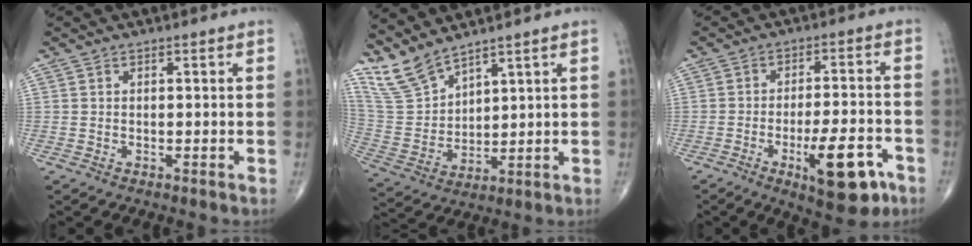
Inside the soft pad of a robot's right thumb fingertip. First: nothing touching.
{"total": 8.8, "force": [7.9, 2.2, 3.1], "torque": [-0.069, -0.042, 0.183]}
{"total": 12.9, "force": [-5.8, 4.4, 10.6], "torque": [-0.145, 0.023, -0.078]}